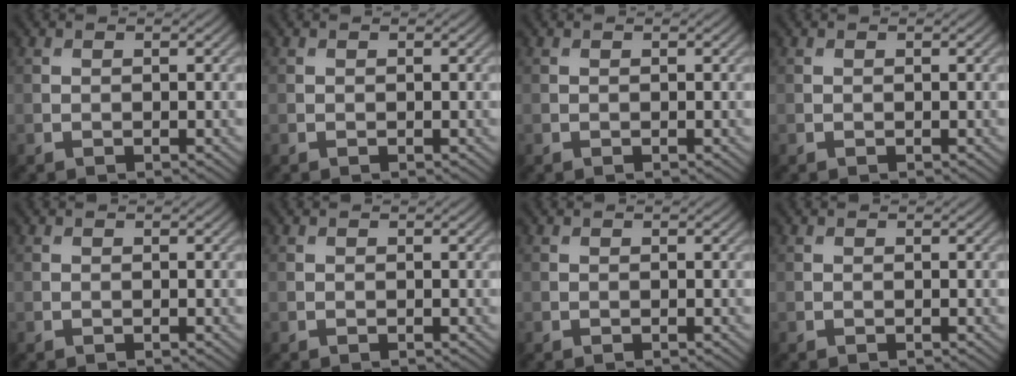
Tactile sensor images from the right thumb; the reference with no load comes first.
{"total": 0.0}
{"total": 0.0}
{"total": 0.0}
{"total": 0.0}
{"total": 0.0}
{"total": 0.0}
{"total": 0.0}